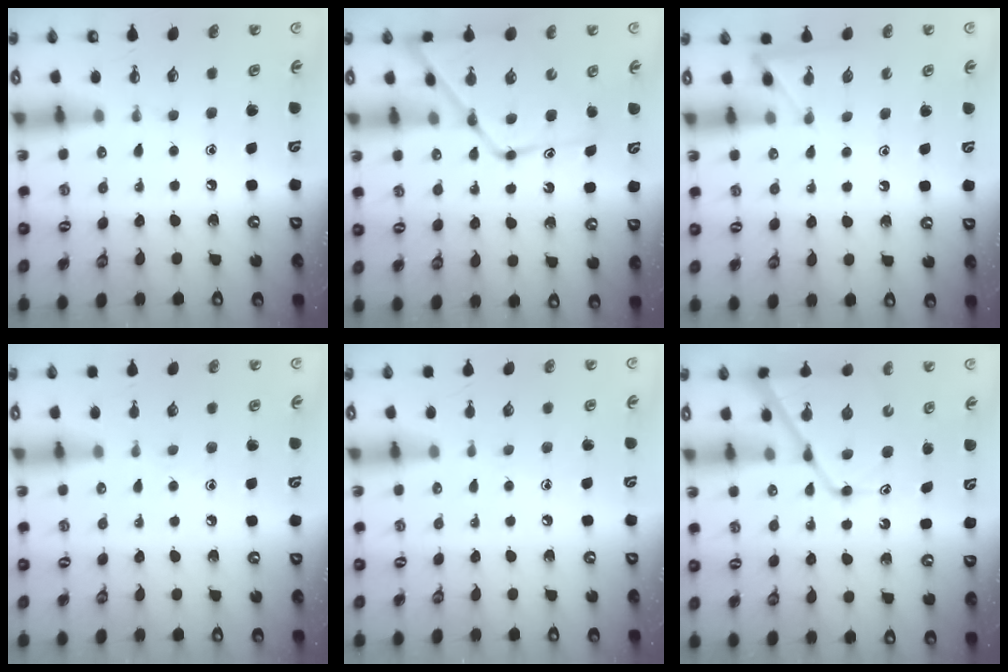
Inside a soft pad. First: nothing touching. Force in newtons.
{"total": 15.5, "press": 15.4, "slide": 1.5}
{"total": 5.2, "press": 5.1, "slide": 0.5}
{"total": 5.6, "press": 5.6, "slide": 0.6}
{"total": 3.6, "press": 3.5, "slide": 0.3}
{"total": 14.0, "press": 13.9, "slide": 1.3}